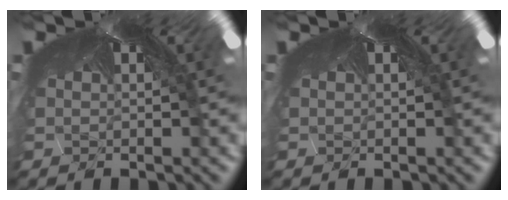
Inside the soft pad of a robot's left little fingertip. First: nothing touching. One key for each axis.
{"total": 0.0}